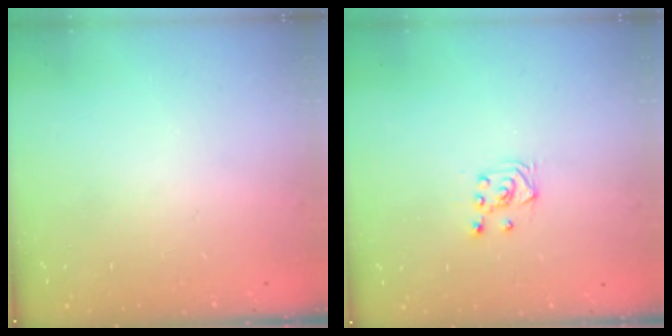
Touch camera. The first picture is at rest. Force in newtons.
{"total": 3.9, "press": 3.8, "slide": 0.7}